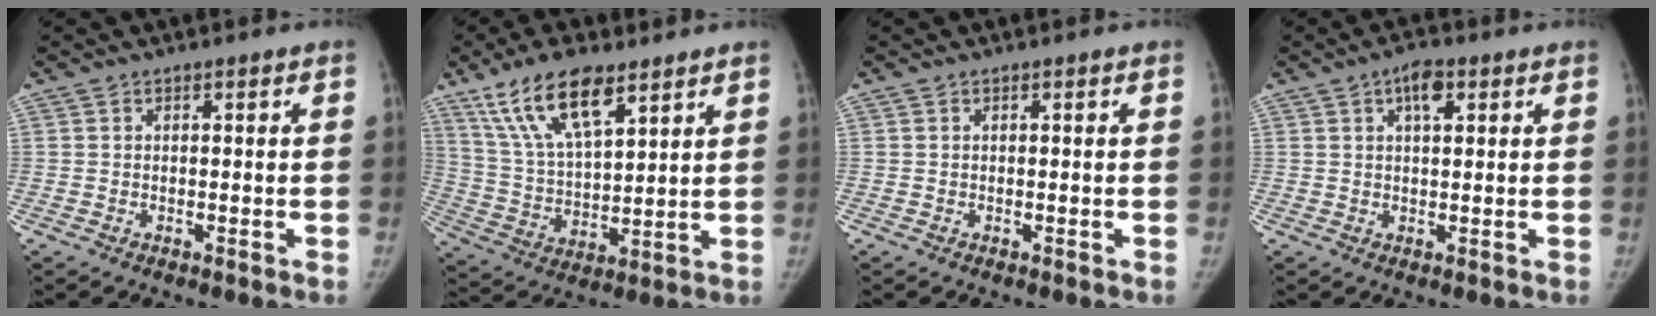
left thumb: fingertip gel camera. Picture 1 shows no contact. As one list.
[{"total": 15.4, "force": [9.6, 5.7, 10.5], "torque": [-0.178, -0.032, 0.188]}, {"total": 0.0}, {"total": 4.5, "force": [2.0, 2.0, 3.4], "torque": [-0.048, 0.000, 0.030]}]